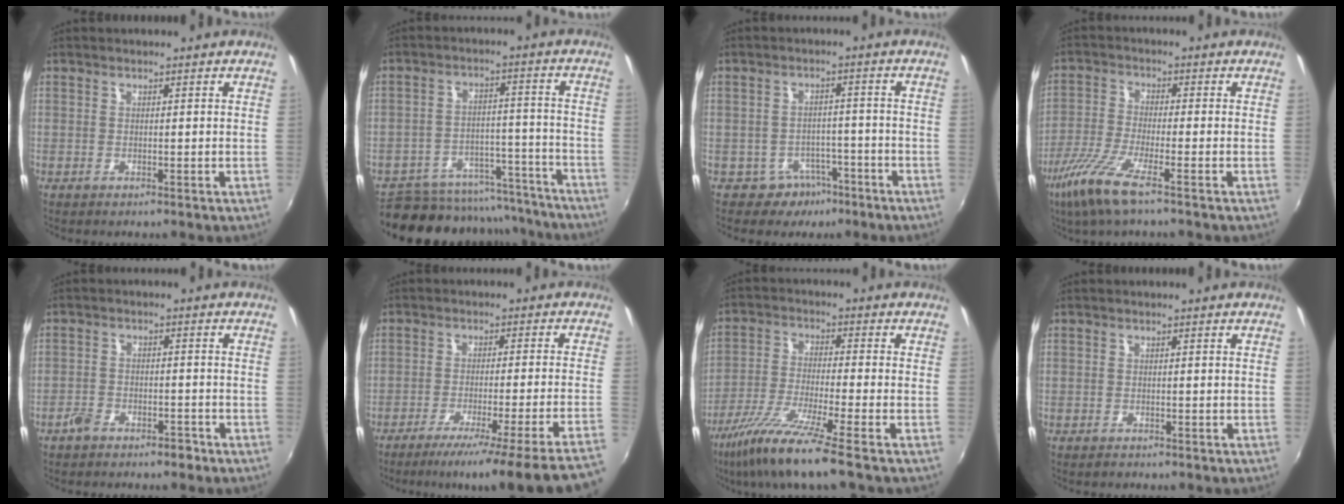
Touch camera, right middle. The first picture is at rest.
{"total": 19.1, "force": [-17.0, 7.4, 4.8], "torque": [-0.102, 0.035, -0.216]}
{"total": 5.3, "force": [-3.6, 3.9, 0.6], "torque": [-0.013, 0.021, -0.045]}
{"total": 8.8, "force": [-5.6, 0.7, 6.7], "torque": [-0.159, -0.019, -0.114]}
{"total": 4.3, "force": [-3.5, 2.0, 1.6], "torque": [-0.045, 0.007, -0.057]}
{"total": 17.9, "force": [-14.9, -3.4, 9.3], "torque": [-0.118, -0.068, -0.213]}
{"total": 12.0, "force": [-8.7, -0.5, 8.2], "torque": [-0.173, -0.033, -0.161]}
{"total": 0.8, "force": [-0.6, 0.6, -0.1], "torque": [0.000, 0.001, -0.012]}